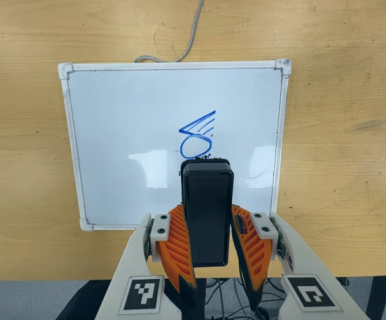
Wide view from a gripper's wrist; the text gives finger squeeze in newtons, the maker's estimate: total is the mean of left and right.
{"total": 7.0, "left": 5.4, "right": 8.6}